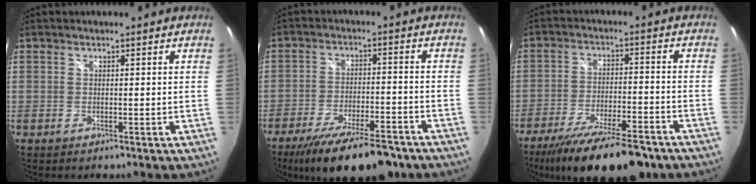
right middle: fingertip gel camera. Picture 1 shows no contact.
{"total": 17.1, "force": [-13.3, 4.5, 9.7], "torque": [-0.184, -0.034, -0.200]}
{"total": 18.8, "force": [-14.8, 4.5, 10.7], "torque": [-0.202, -0.040, -0.225]}